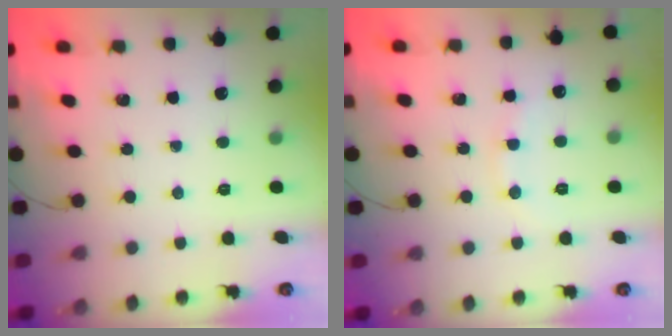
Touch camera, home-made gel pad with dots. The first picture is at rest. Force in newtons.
{"total": 9.2, "press": 9.1, "slide": 1.5}